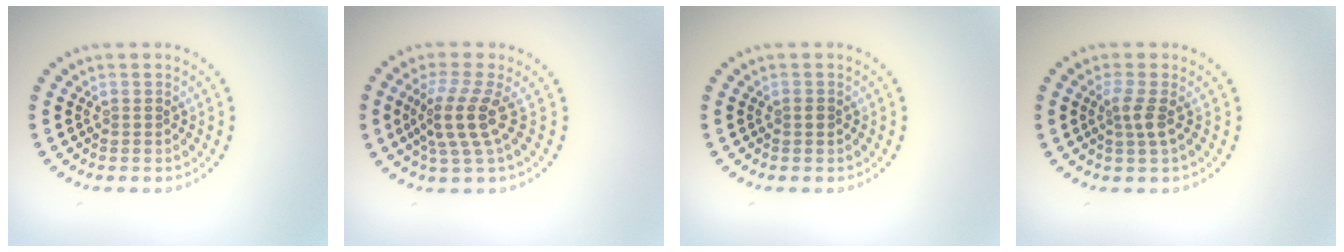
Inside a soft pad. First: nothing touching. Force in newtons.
{"total": 3.9, "press": 2.7, "slide": 2.8}
{"total": 0.8, "press": 0.8, "slide": 0.1}
{"total": 1.9, "press": 1.4, "slide": 1.2}